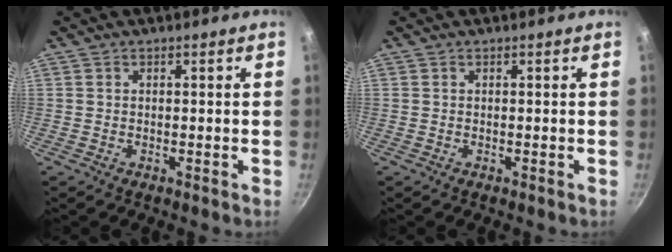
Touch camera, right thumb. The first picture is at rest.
{"total": 0.0}